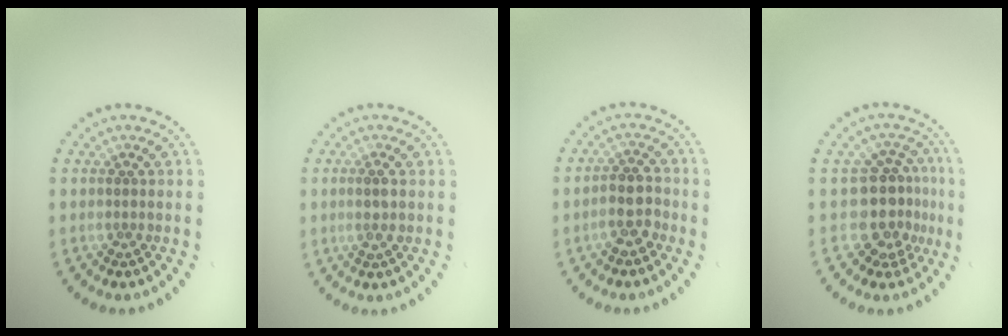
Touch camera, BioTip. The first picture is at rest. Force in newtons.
{"total": 1.2, "press": 0.9, "slide": 0.7}
{"total": 2.8, "press": 2.6, "slide": 0.8}
{"total": 4.2, "press": 3.2, "slide": 2.7}